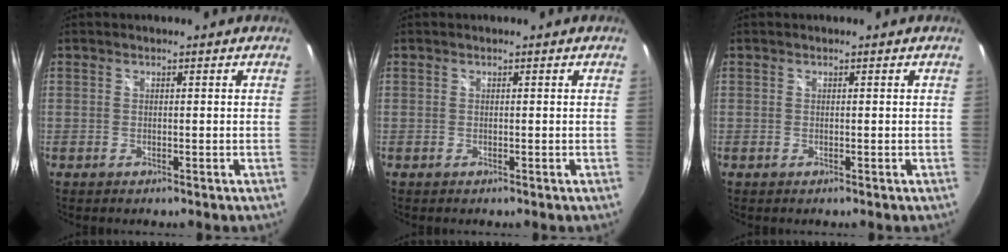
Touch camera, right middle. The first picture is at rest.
{"total": 0.0}
{"total": 0.0}